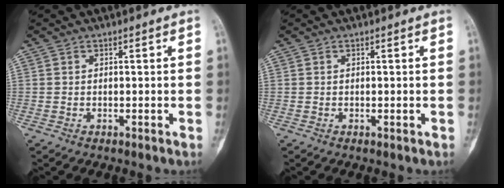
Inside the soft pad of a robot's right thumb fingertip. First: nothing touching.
{"total": 0.5, "force": [-0.1, 0.2, 0.5], "torque": [-0.008, -0.002, 0.001]}